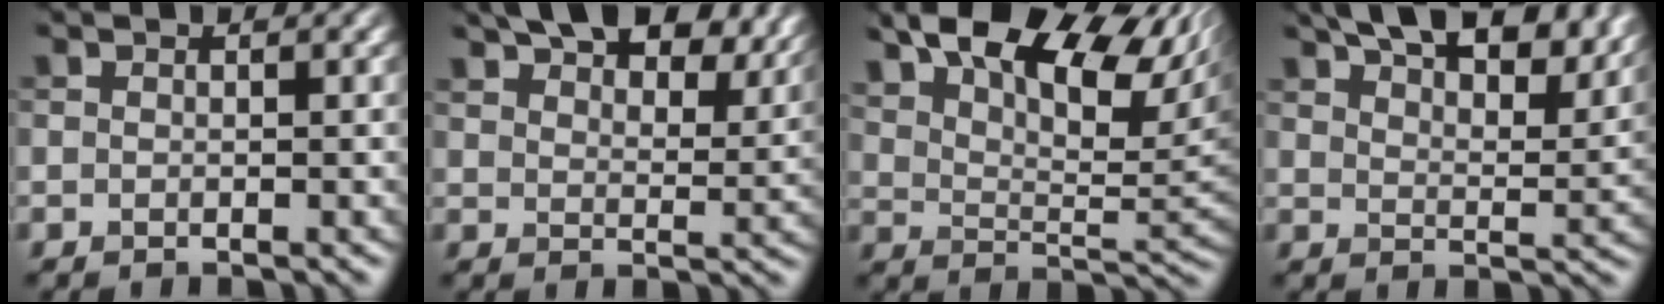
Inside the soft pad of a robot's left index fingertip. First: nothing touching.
{"total": 11.7, "force": [8.7, 4.5, 6.4], "torque": [-0.097, 0.014, 0.128]}
{"total": 13.6, "force": [7.9, 5.4, 9.7], "torque": [-0.151, 0.031, 0.129]}
{"total": 13.4, "force": [9.5, 5.0, 7.9], "torque": [-0.109, 0.023, 0.118]}